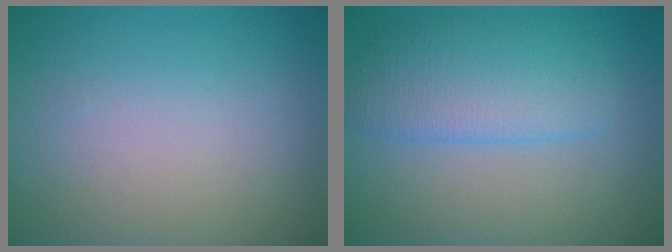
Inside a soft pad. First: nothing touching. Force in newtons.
{"total": 4.6, "press": 4.6, "slide": 0.1}